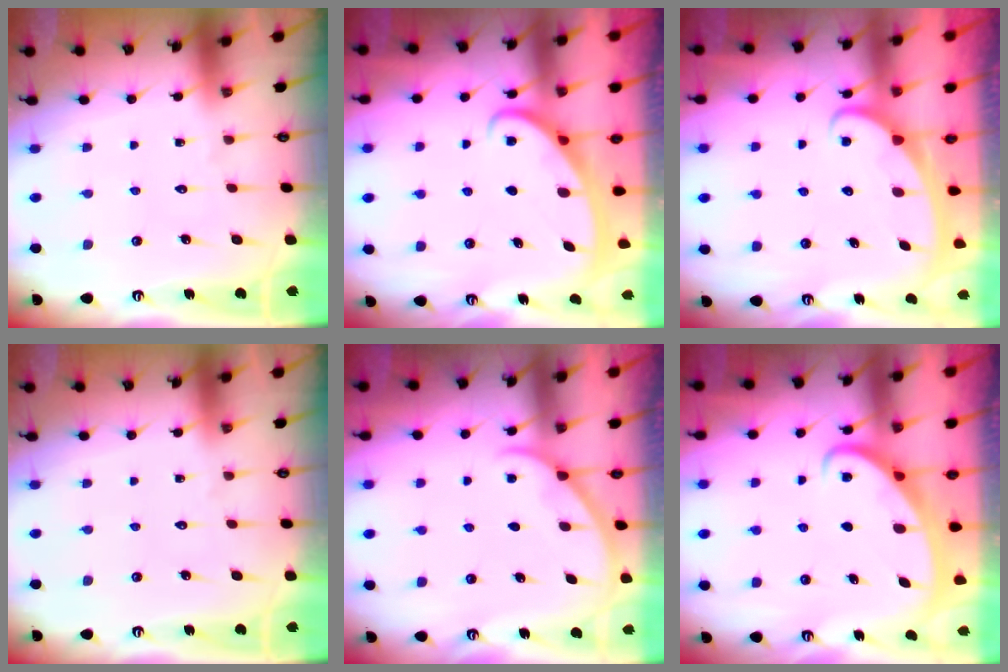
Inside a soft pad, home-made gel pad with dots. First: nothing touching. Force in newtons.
{"total": 2.6, "press": 2.6, "slide": 0.4}
{"total": 2.4, "press": 2.4, "slide": 0.4}
{"total": 0.0}
{"total": 2.6, "press": 2.6, "slide": 0.3}
{"total": 2.6, "press": 2.6, "slide": 0.4}